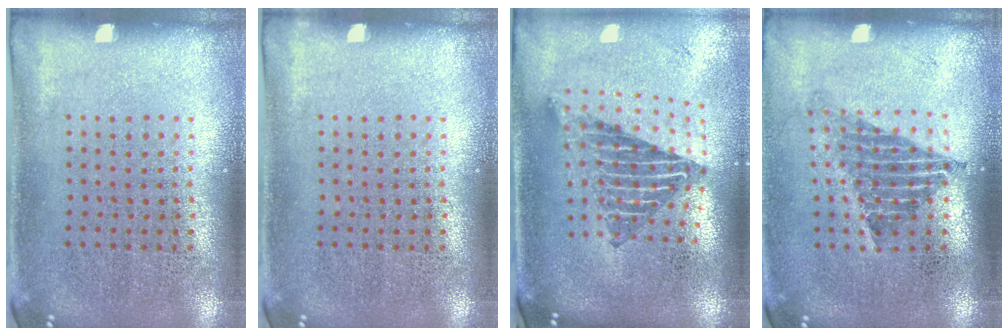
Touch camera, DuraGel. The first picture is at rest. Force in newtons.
{"total": 0.0}
{"total": 2.2, "press": 1.6, "slide": 1.6}
{"total": 1.3, "press": 1.0, "slide": 0.9}